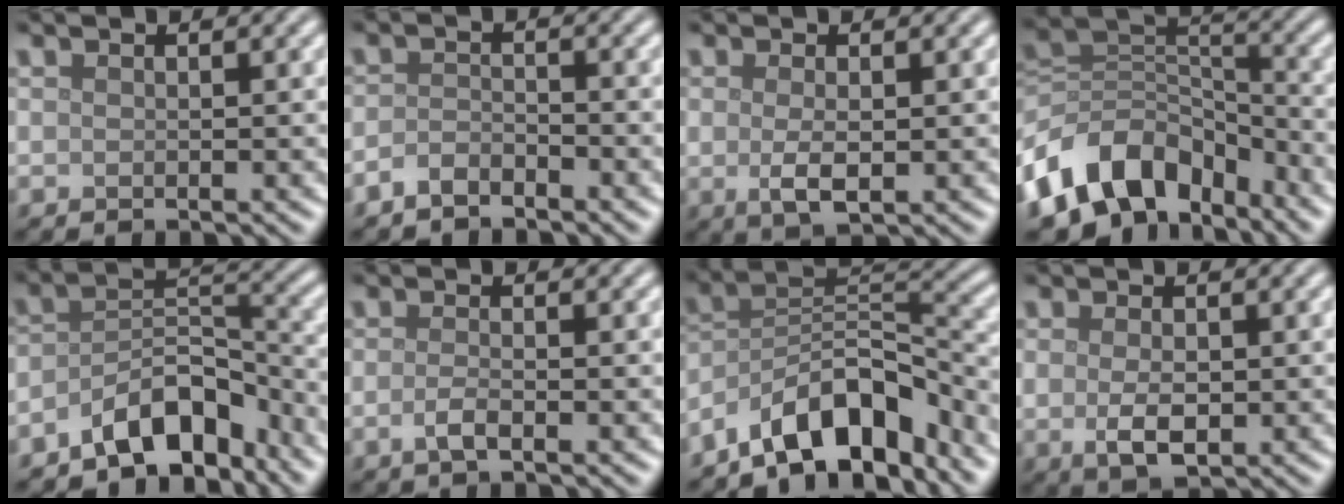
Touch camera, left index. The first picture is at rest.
{"total": 1.8, "force": [-1.5, 0.7, 0.7], "torque": [-0.016, 0.005, -0.034]}
{"total": 2.6, "force": [-0.2, 1.0, 2.3], "torque": [-0.049, -0.006, 0.000]}
{"total": 10.9, "force": [-6.4, 7.2, 5.0], "torque": [-0.086, 0.008, -0.133]}
{"total": 7.3, "force": [-5.2, 3.5, 3.9], "torque": [-0.044, 0.005, -0.095]}
{"total": 1.6, "force": [-0.7, 0.5, 1.4], "torque": [-0.028, 0.000, -0.018]}
{"total": 9.6, "force": [-6.8, 3.9, 5.5], "torque": [-0.071, 0.011, -0.133]}
{"total": 3.2, "force": [-0.3, 1.8, 2.6], "torque": [-0.053, -0.006, 0.000]}